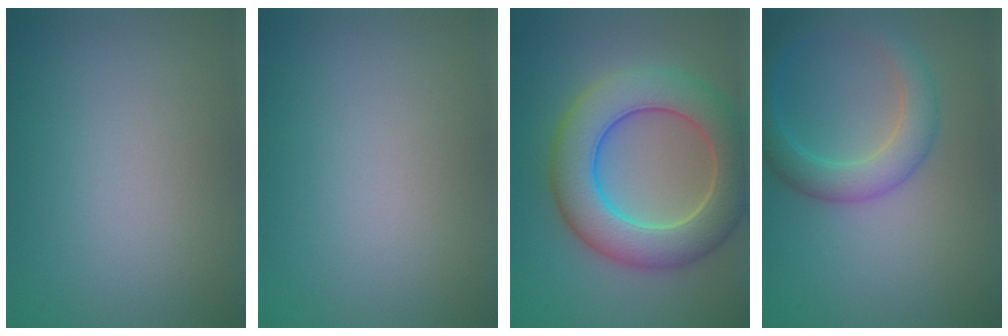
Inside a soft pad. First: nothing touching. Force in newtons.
{"total": 0.0}
{"total": 9.1, "press": 9.0, "slide": 0.7}
{"total": 4.1, "press": 4.1, "slide": 0.2}